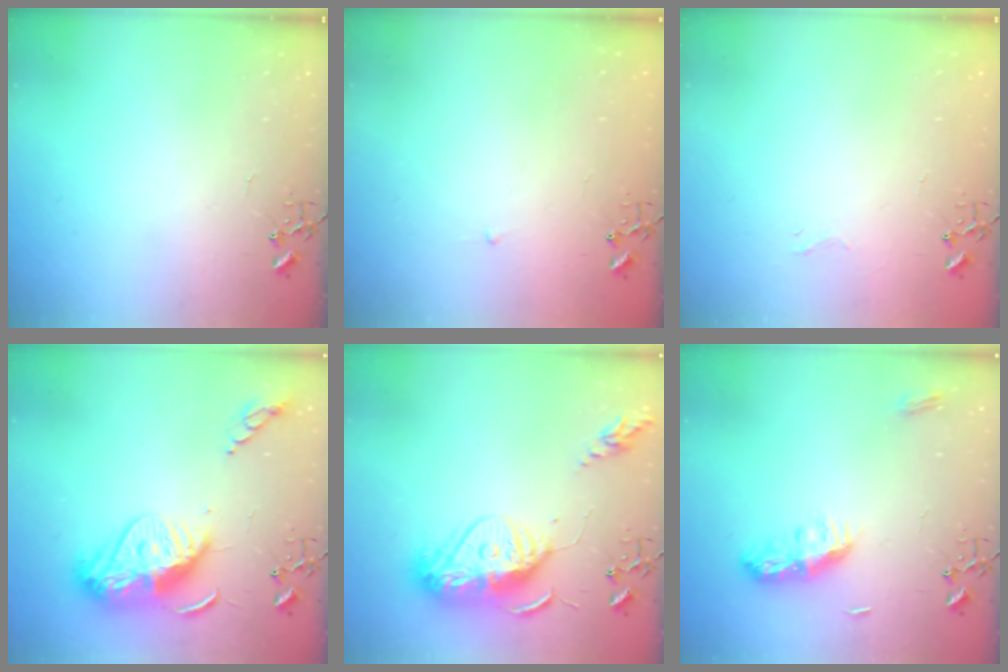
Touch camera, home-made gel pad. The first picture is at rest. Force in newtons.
{"total": 2.3, "press": 2.3, "slide": 0.3}
{"total": 3.3, "press": 3.3, "slide": 0.3}
{"total": 16.7, "press": 16.7, "slide": 0.8}
{"total": 14.7, "press": 14.6, "slide": 1.3}
{"total": 9.0, "press": 9.0, "slide": 0.1}